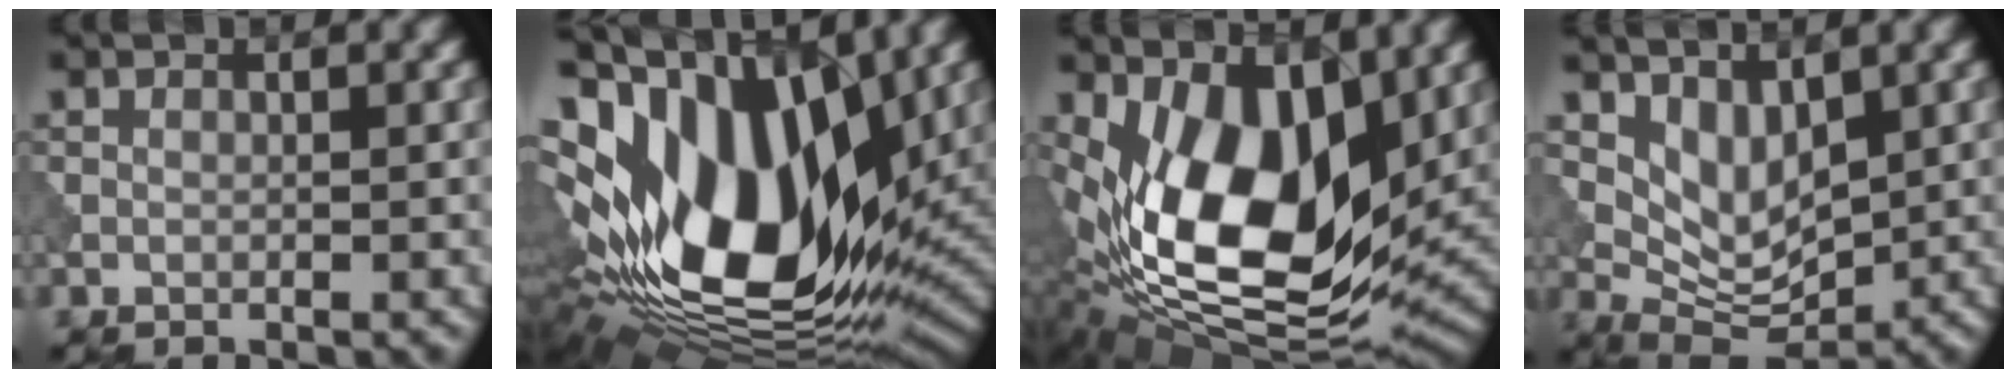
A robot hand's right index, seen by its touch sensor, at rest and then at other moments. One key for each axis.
{"total": 19.3, "fx": 1.8, "fy": 10.5, "fz": 16.1, "tx": -0.306, "ty": -0.005, "tz": 0.032}
{"total": 13.5, "fx": 1.8, "fy": 7.0, "fz": 11.4, "tx": -0.193, "ty": -0.016, "tz": 0.027}
{"total": 4.3, "fx": 2.2, "fy": 2.2, "fz": 2.9, "tx": -0.060, "ty": -0.016, "tz": 0.045}